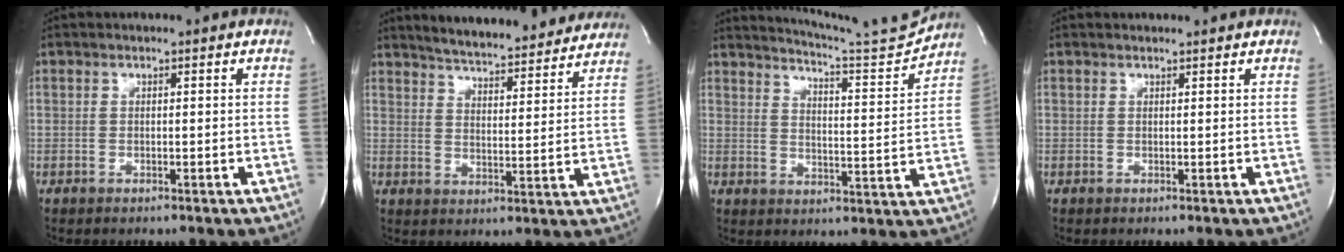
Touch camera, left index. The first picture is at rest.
{"total": 18.4, "force": [17.2, 2.9, 6.0], "torque": [-0.083, -0.008, 0.223]}
{"total": 11.7, "force": [11.3, -2.2, 1.8], "torque": [-0.039, -0.049, 0.164]}
{"total": 1.3, "force": [1.3, 0.0, 0.1], "torque": [-0.011, 0.007, 0.019]}